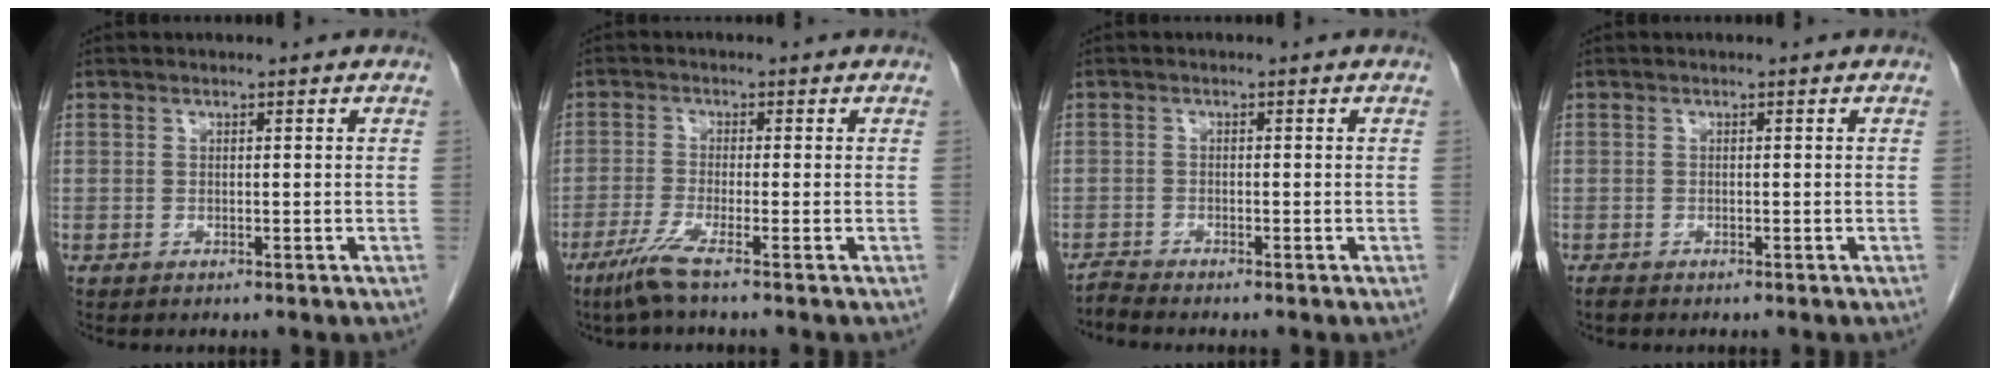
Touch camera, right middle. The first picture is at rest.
{"total": 1.9, "force": [-0.2, 0.0, 1.9], "torque": [-0.049, -0.011, -0.012]}
{"total": 0.8, "force": [0.4, -0.7, -0.3], "torque": [0.001, -0.012, 0.000]}
{"total": 0.7, "force": [-0.6, 0.2, 0.3], "torque": [-0.012, -0.002, -0.012]}